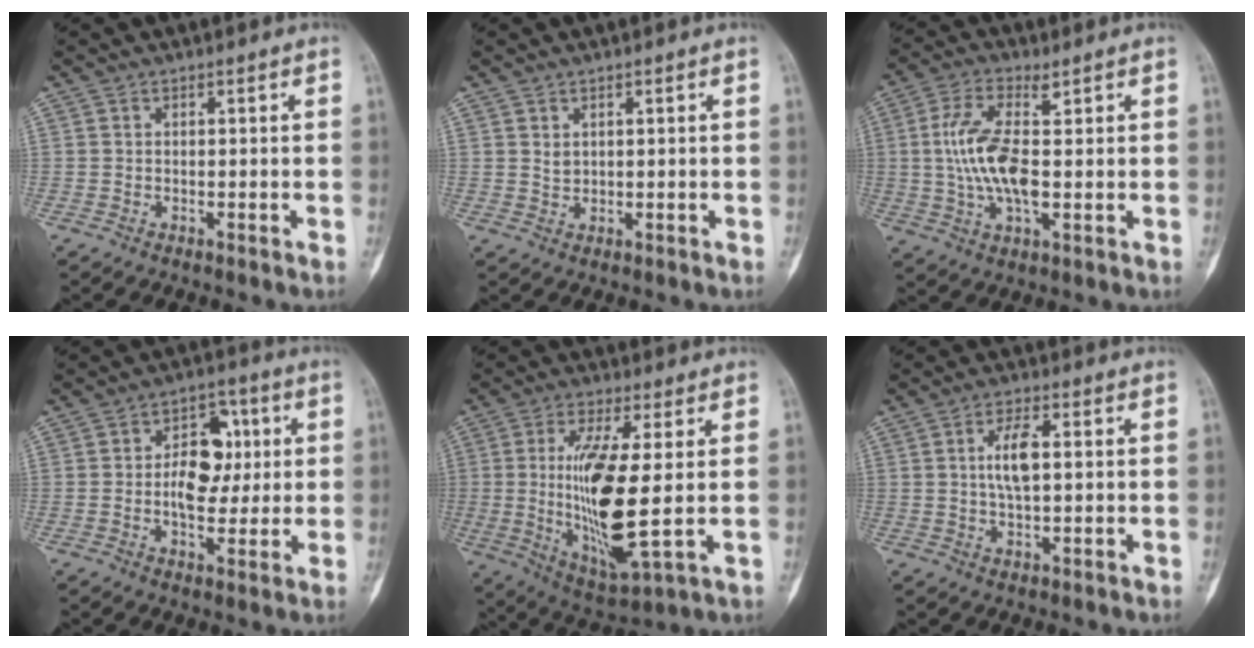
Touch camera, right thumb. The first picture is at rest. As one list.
[{"total": 1.5, "force": [0.6, 1.1, 0.8], "torque": [-0.010, -0.006, 0.016]}, {"total": 10.8, "force": [1.7, 4.7, 9.6], "torque": [-0.214, 0.006, 0.032]}, {"total": 10.3, "force": [0.8, 6.6, 7.8], "torque": [-0.081, 0.010, 0.007]}, {"total": 17.2, "force": [0.2, 4.6, 16.6], "torque": [-0.330, -0.024, 0.016]}, {"total": 6.5, "force": [0.9, 2.7, 5.9], "torque": [-0.109, 0.003, 0.012]}]